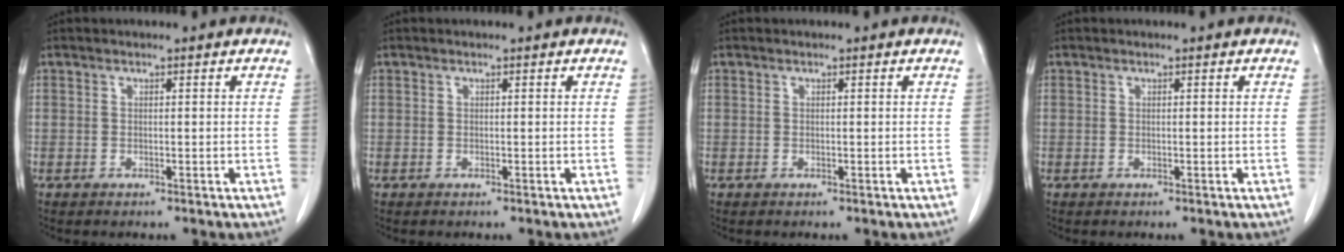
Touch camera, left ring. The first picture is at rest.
{"total": 0.0}
{"total": 0.0}
{"total": 0.0}